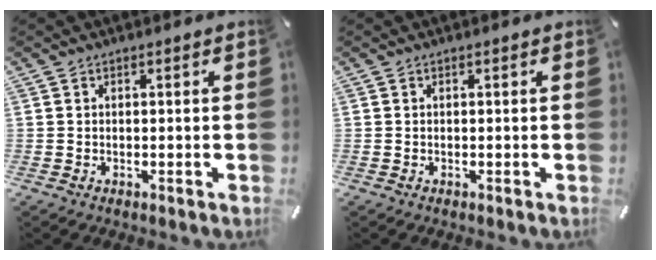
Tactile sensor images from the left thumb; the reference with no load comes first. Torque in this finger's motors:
{"motor_torque": [0.00, 0.00, -0.02, 0.03, 0.00]}